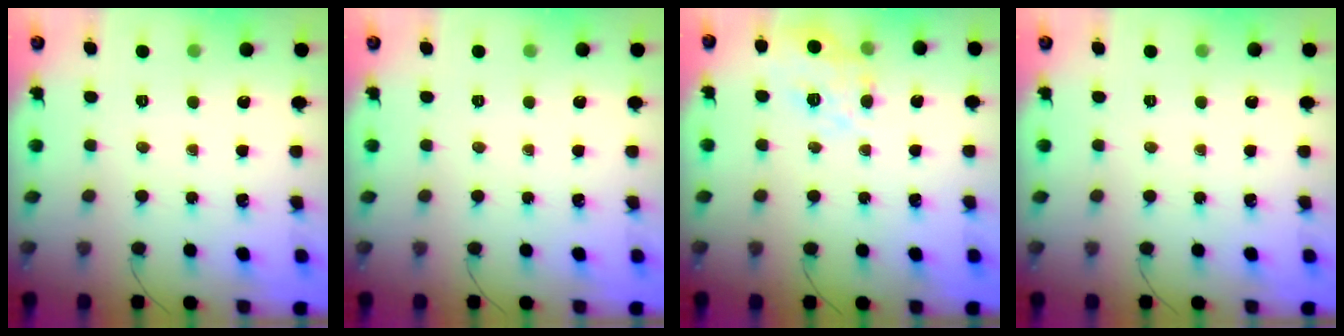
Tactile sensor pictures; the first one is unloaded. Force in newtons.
{"total": 0.0}
{"total": 13.5, "press": 13.4, "slide": 1.0}
{"total": 0.0}